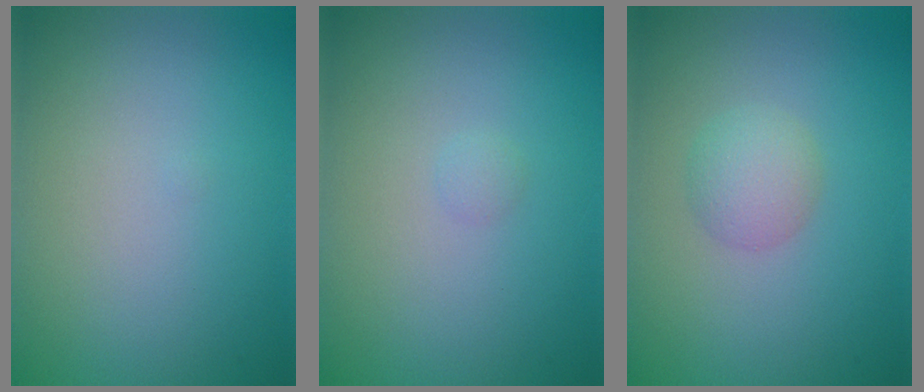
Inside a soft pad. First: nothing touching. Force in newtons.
{"total": 0.5, "press": 0.5, "slide": 0.0}
{"total": 2.4, "press": 2.4, "slide": 0.1}